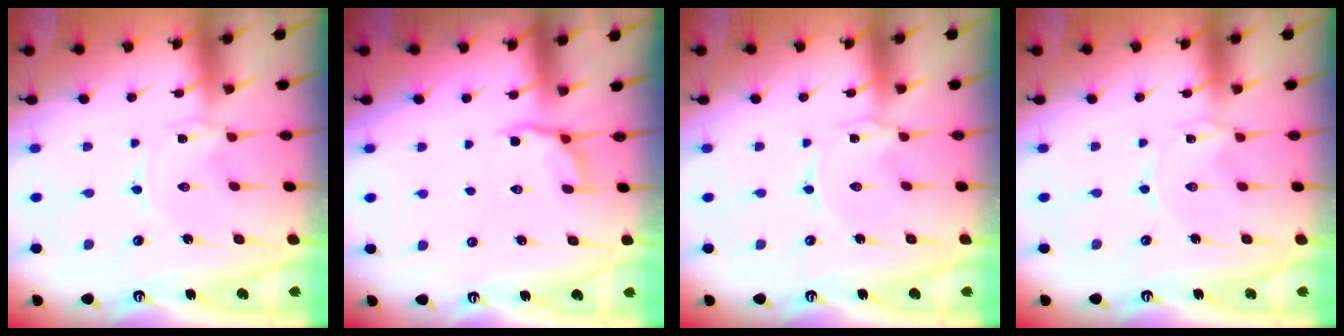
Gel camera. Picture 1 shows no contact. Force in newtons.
{"total": 4.6, "press": 4.2, "slide": 1.8}
{"total": 0.0}
{"total": 0.0}